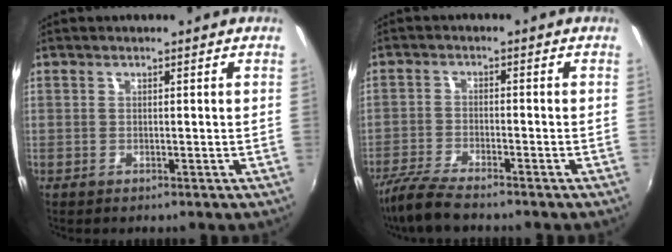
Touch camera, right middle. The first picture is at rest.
{"total": 7.2, "force": [-6.2, 1.0, 3.5], "torque": [-0.095, -0.021, -0.119]}